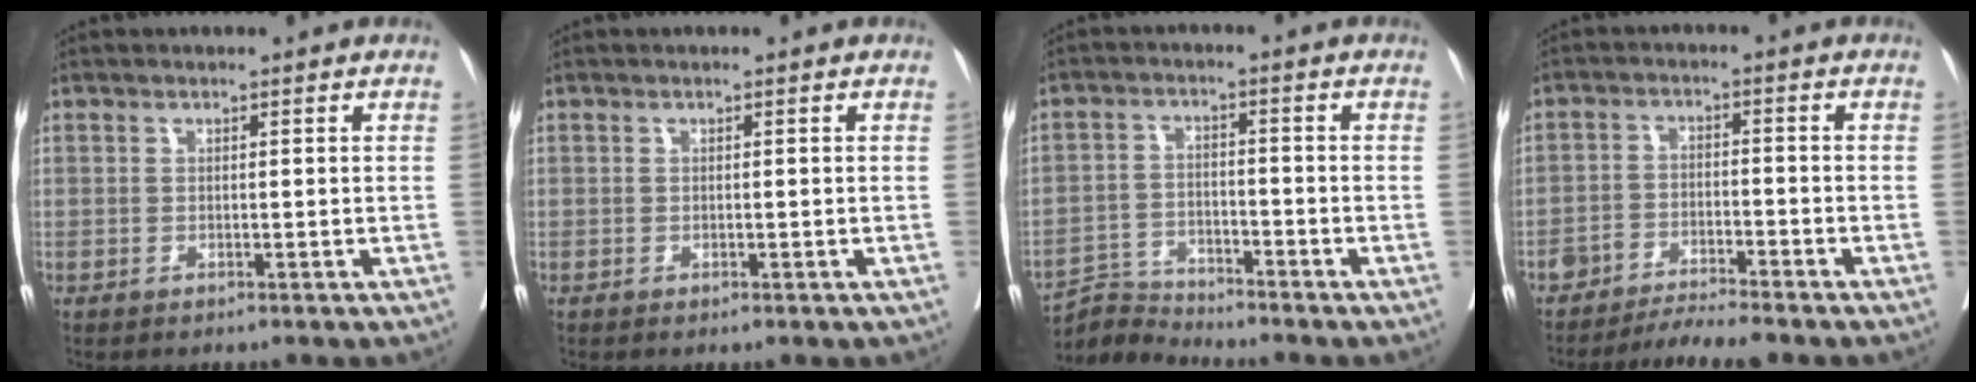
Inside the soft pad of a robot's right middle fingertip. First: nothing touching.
{"total": 0.0}
{"total": 5.0, "force": [-4.8, -0.4, -1.3], "torque": [0.021, -0.003, -0.089]}
{"total": 5.6, "force": [-5.3, 0.0, 1.7], "torque": [-0.022, -0.009, -0.091]}